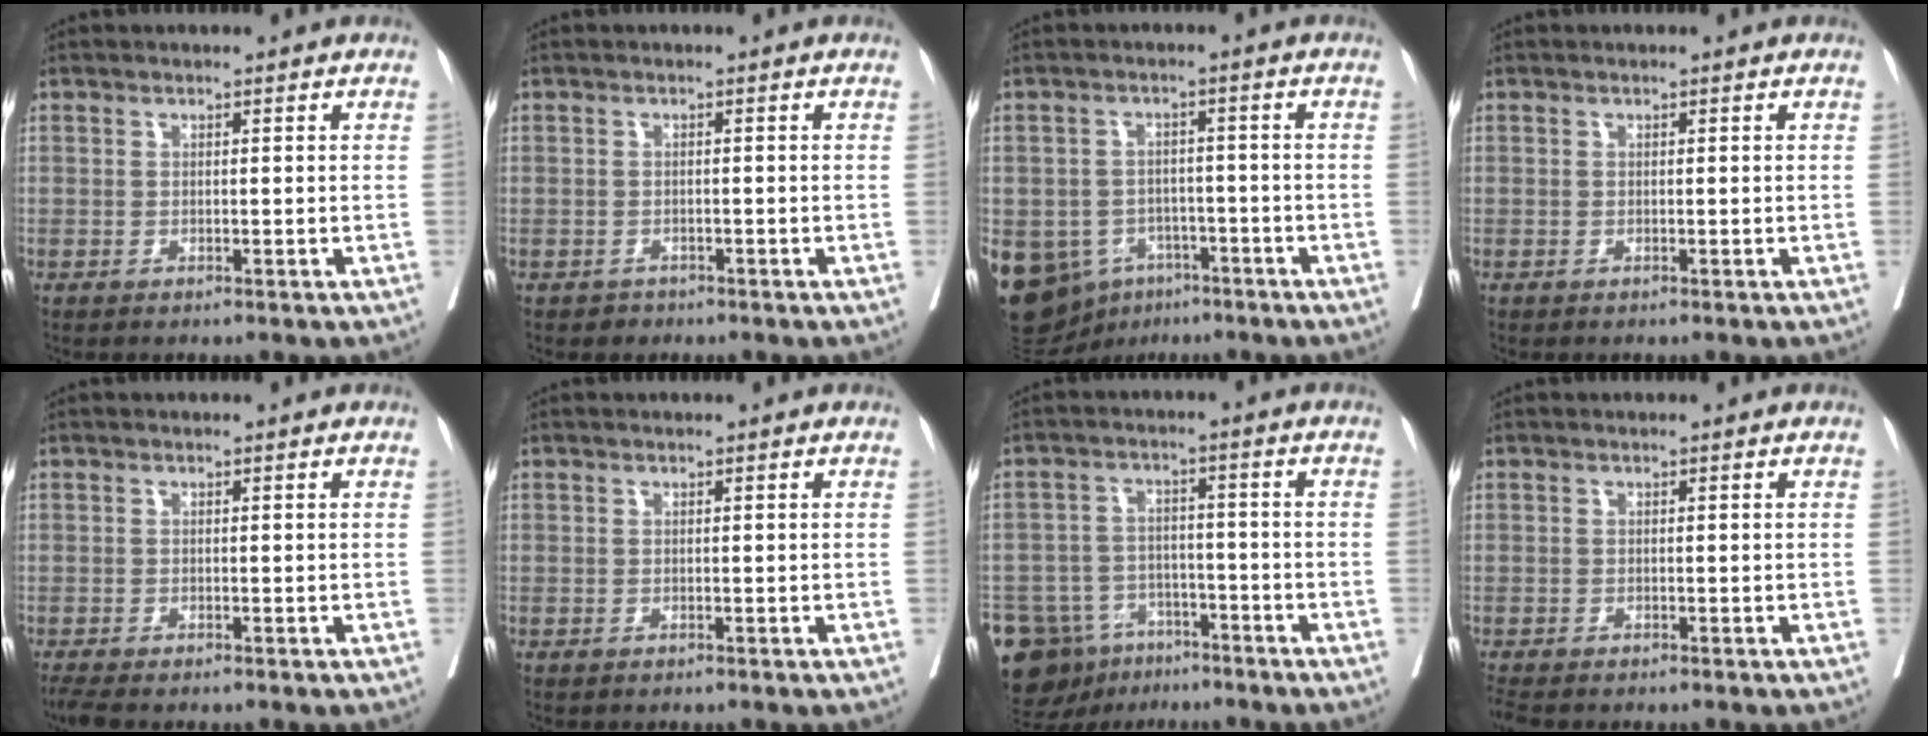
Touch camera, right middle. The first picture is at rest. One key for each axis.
{"total": 1.1, "fx": -0.8, "fy": 0.8, "fz": -0.1, "tx": 0.000, "ty": 0.003, "tz": -0.014}
{"total": 16.5, "fx": -7.9, "fy": 12.6, "fz": 7.0, "tx": -0.177, "ty": 0.007, "tz": -0.106}
{"total": 0.0}
{"total": 2.2, "fx": -1.9, "fy": 0.1, "fz": 1.1, "tx": -0.023, "ty": -0.010, "tz": -0.037}
{"total": 0.0}
{"total": 13.7, "fx": -8.9, "fy": 9.2, "fz": 4.8, "tx": -0.112, "ty": 0.015, "tz": -0.132}
{"total": 2.1, "fx": -1.9, "fy": 0.5, "fz": 0.8, "tx": -0.018, "ty": -0.009, "tz": -0.034}